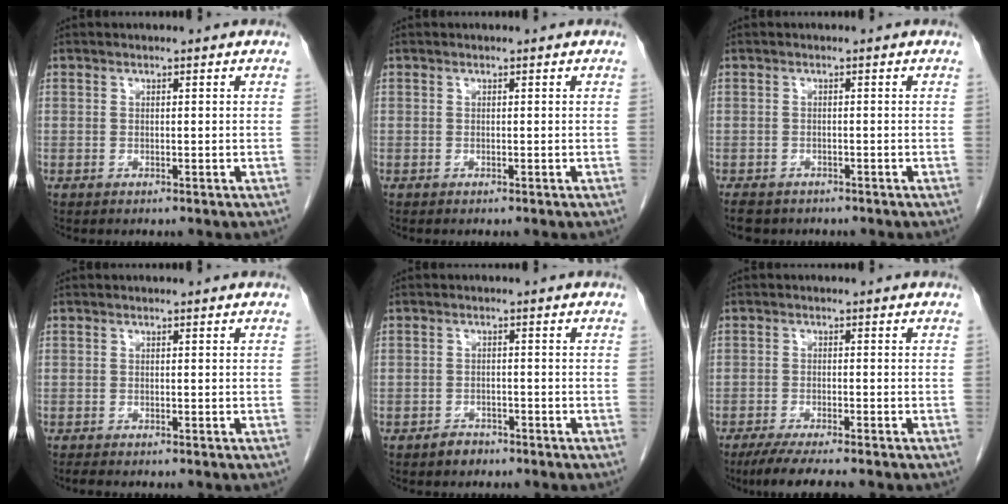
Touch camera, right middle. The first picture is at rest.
{"total": 0.0}
{"total": 4.2, "force": [-3.4, 2.1, 1.3], "torque": [-0.021, -0.004, -0.045]}
{"total": 0.9, "force": [-0.8, 0.1, 0.4], "torque": [-0.014, -0.004, -0.015]}
{"total": 1.9, "force": [-1.5, 1.0, 0.4], "torque": [-0.010, 0.003, -0.023]}
{"total": 6.6, "force": [-5.4, 0.2, 3.8], "torque": [-0.058, -0.017, -0.087]}